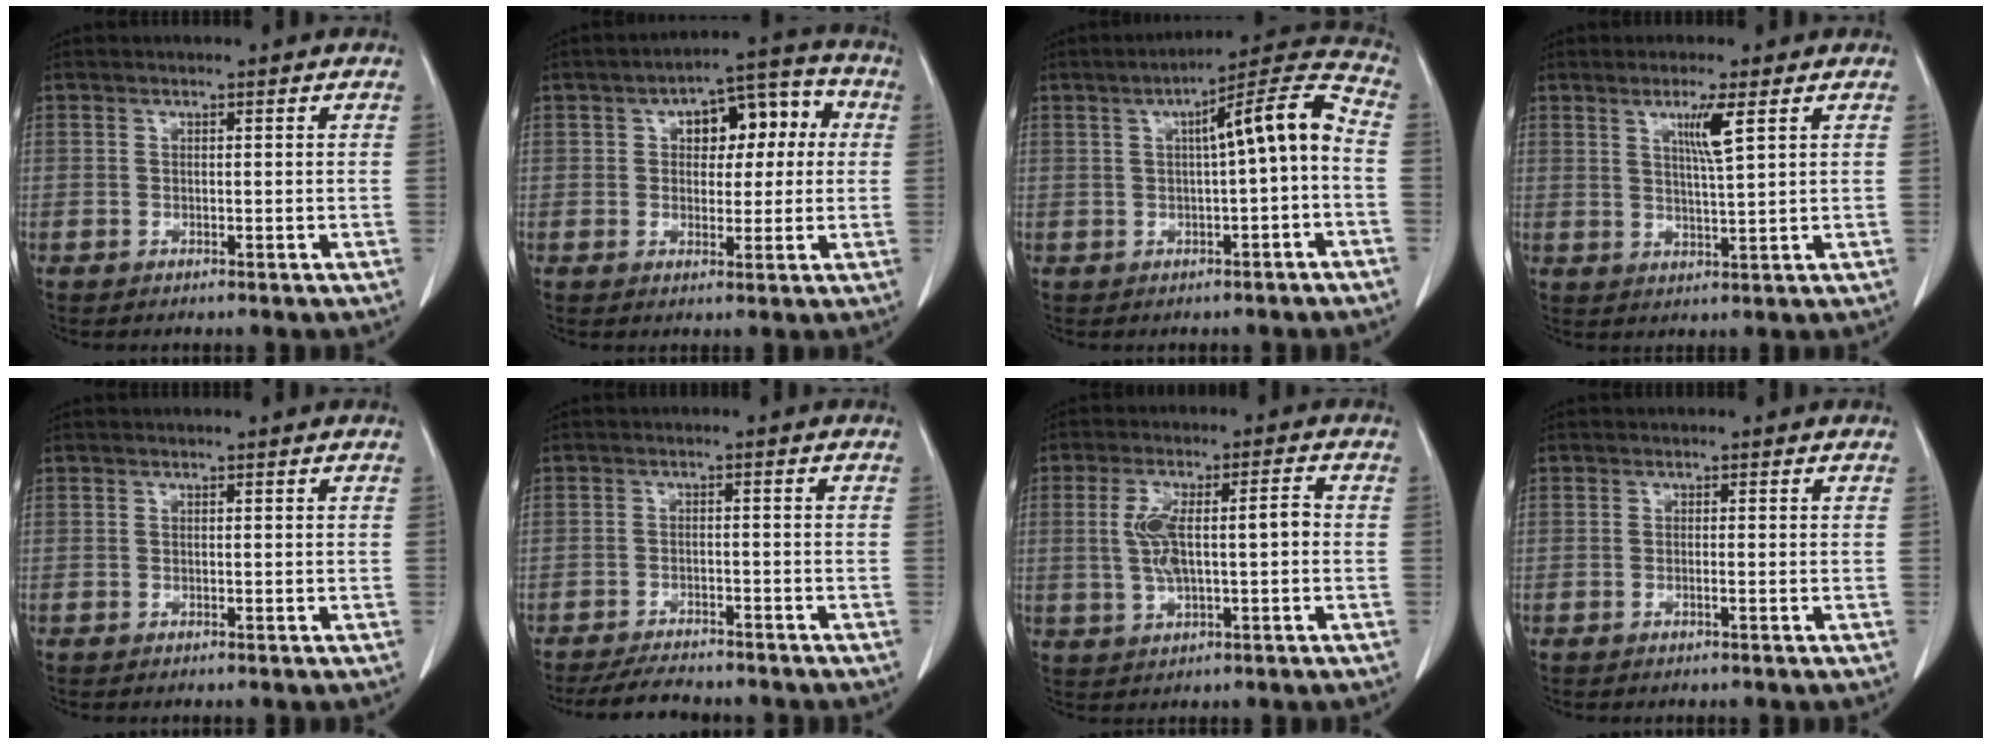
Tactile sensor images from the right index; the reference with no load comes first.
{"total": 9.3, "force": [2.0, 4.9, 7.7], "torque": [-0.095, 0.042, 0.028]}
{"total": 9.3, "force": [-0.1, 0.8, 9.3], "torque": [-0.132, 0.030, -0.003]}
{"total": 4.7, "force": [2.1, -0.4, 4.2], "torque": [-0.077, -0.007, 0.038]}
{"total": 0.0}
{"total": 6.4, "force": [-5.9, 1.4, 2.1], "torque": [-0.031, -0.013, -0.093]}
{"total": 8.4, "force": [-0.1, 2.6, 8.0], "torque": [-0.162, 0.022, 0.005]}
{"total": 0.7, "force": [-0.4, -0.1, 0.6], "torque": [-0.013, 0.001, -0.005]}